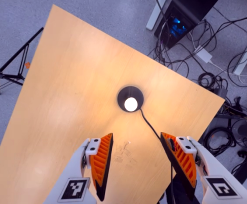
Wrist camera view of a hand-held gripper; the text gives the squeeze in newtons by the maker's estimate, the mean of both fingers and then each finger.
{"total": 0.0}